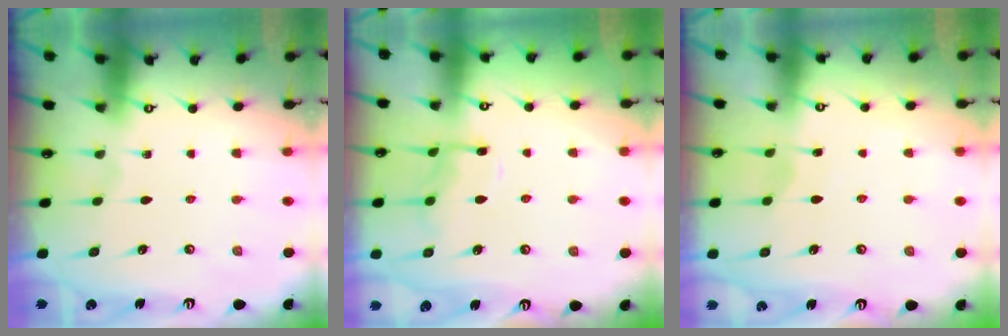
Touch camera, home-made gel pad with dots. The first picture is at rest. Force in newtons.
{"total": 8.6, "press": 8.6, "slide": 0.6}
{"total": 3.2, "press": 3.1, "slide": 0.4}